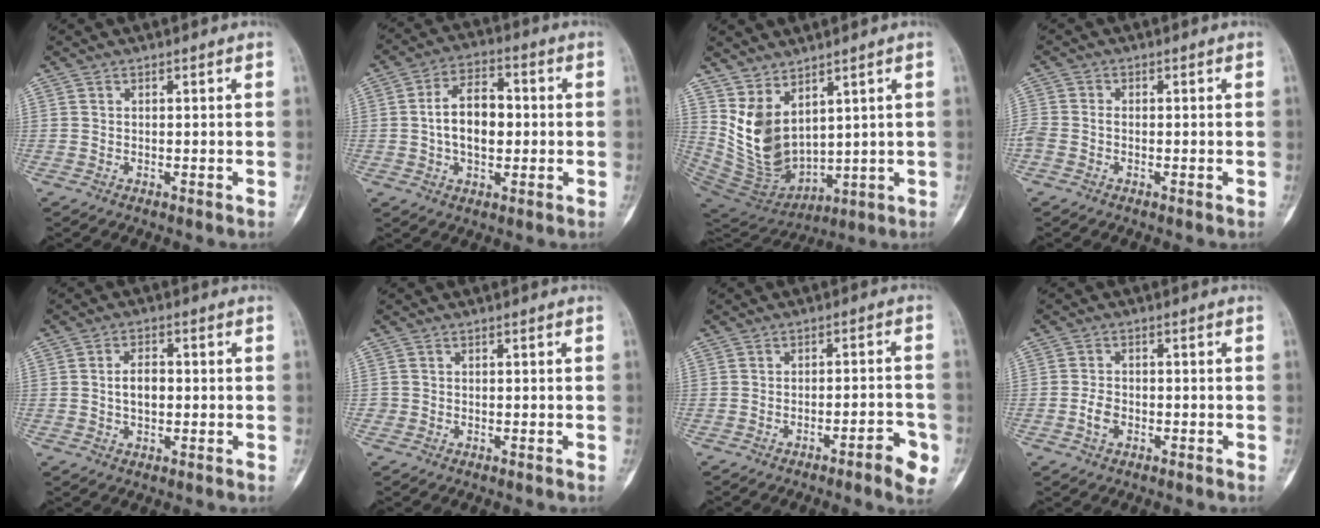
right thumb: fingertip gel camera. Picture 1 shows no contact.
{"total": 10.0, "force": [-0.1, 6.1, 8.0], "torque": [-0.119, 0.020, -0.008]}
{"total": 12.1, "force": [4.6, 7.1, 8.7], "torque": [-0.132, -0.043, 0.120]}
{"total": 3.1, "force": [-1.1, 2.1, 2.1], "torque": [-0.058, 0.007, -0.024]}
{"total": 4.3, "force": [0.0, 2.5, 3.5], "torque": [-0.053, 0.007, -0.004]}
{"total": 0.6, "force": [-0.1, 0.6, 0.0], "torque": [0.003, 0.005, -0.004]}
{"total": 6.1, "force": [-3.1, 1.2, 5.1], "torque": [-0.066, 0.023, -0.038]}
{"total": 2.9, "force": [-1.2, 1.9, 1.8], "torque": [-0.034, 0.009, -0.024]}